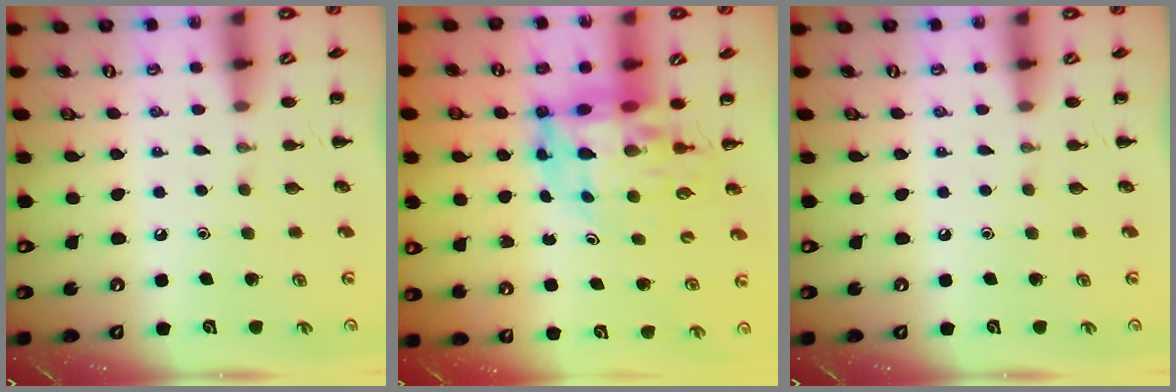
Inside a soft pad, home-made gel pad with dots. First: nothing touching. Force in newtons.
{"total": 11.3, "press": 10.7, "slide": 3.6}
{"total": 0.0}